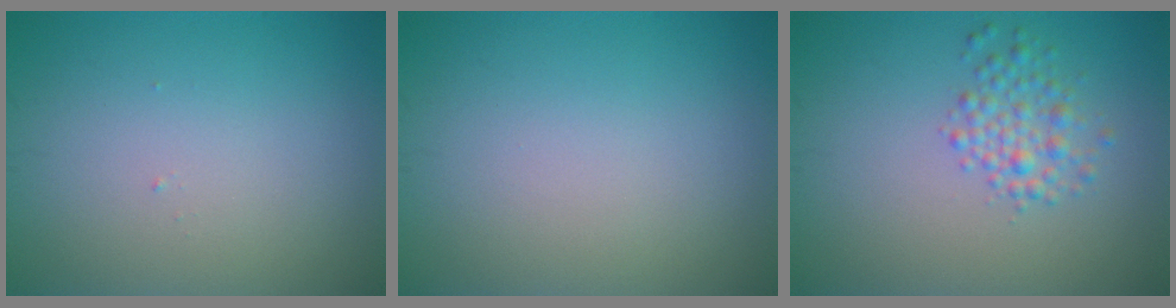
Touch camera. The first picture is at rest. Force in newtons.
{"total": 0.0}
{"total": 3.2, "press": 3.2, "slide": 0.0}